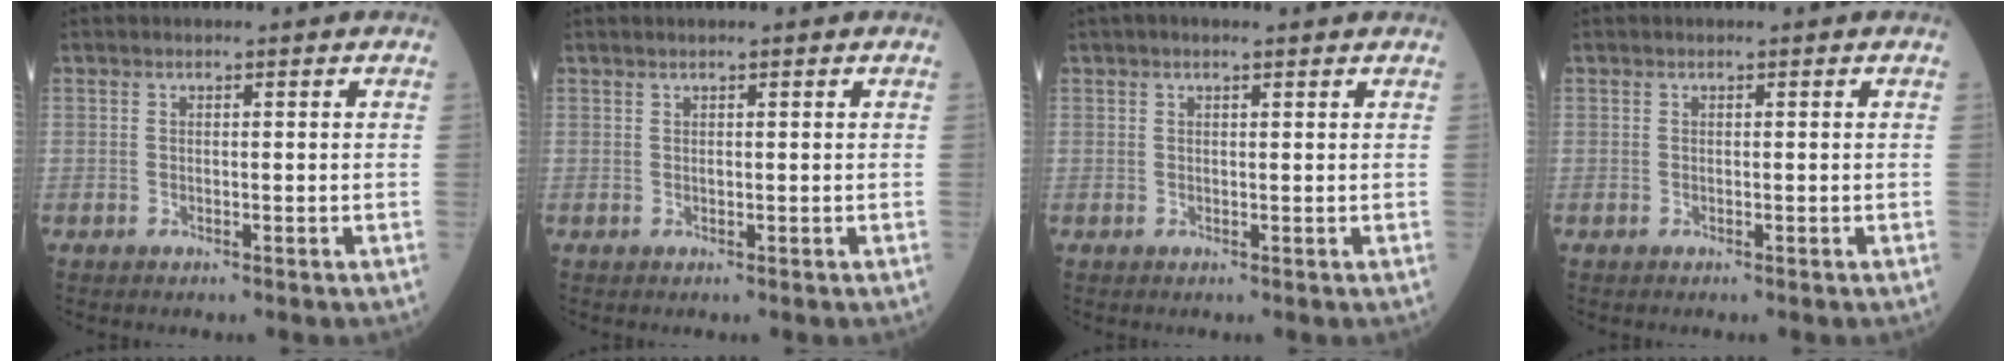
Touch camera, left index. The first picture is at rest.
{"total": 0.9, "force": [0.5, 0.2, 0.7], "torque": [-0.014, 0.009, 0.008]}
{"total": 3.2, "force": [2.3, 0.6, 2.1], "torque": [-0.035, 0.031, 0.035]}
{"total": 0.0}